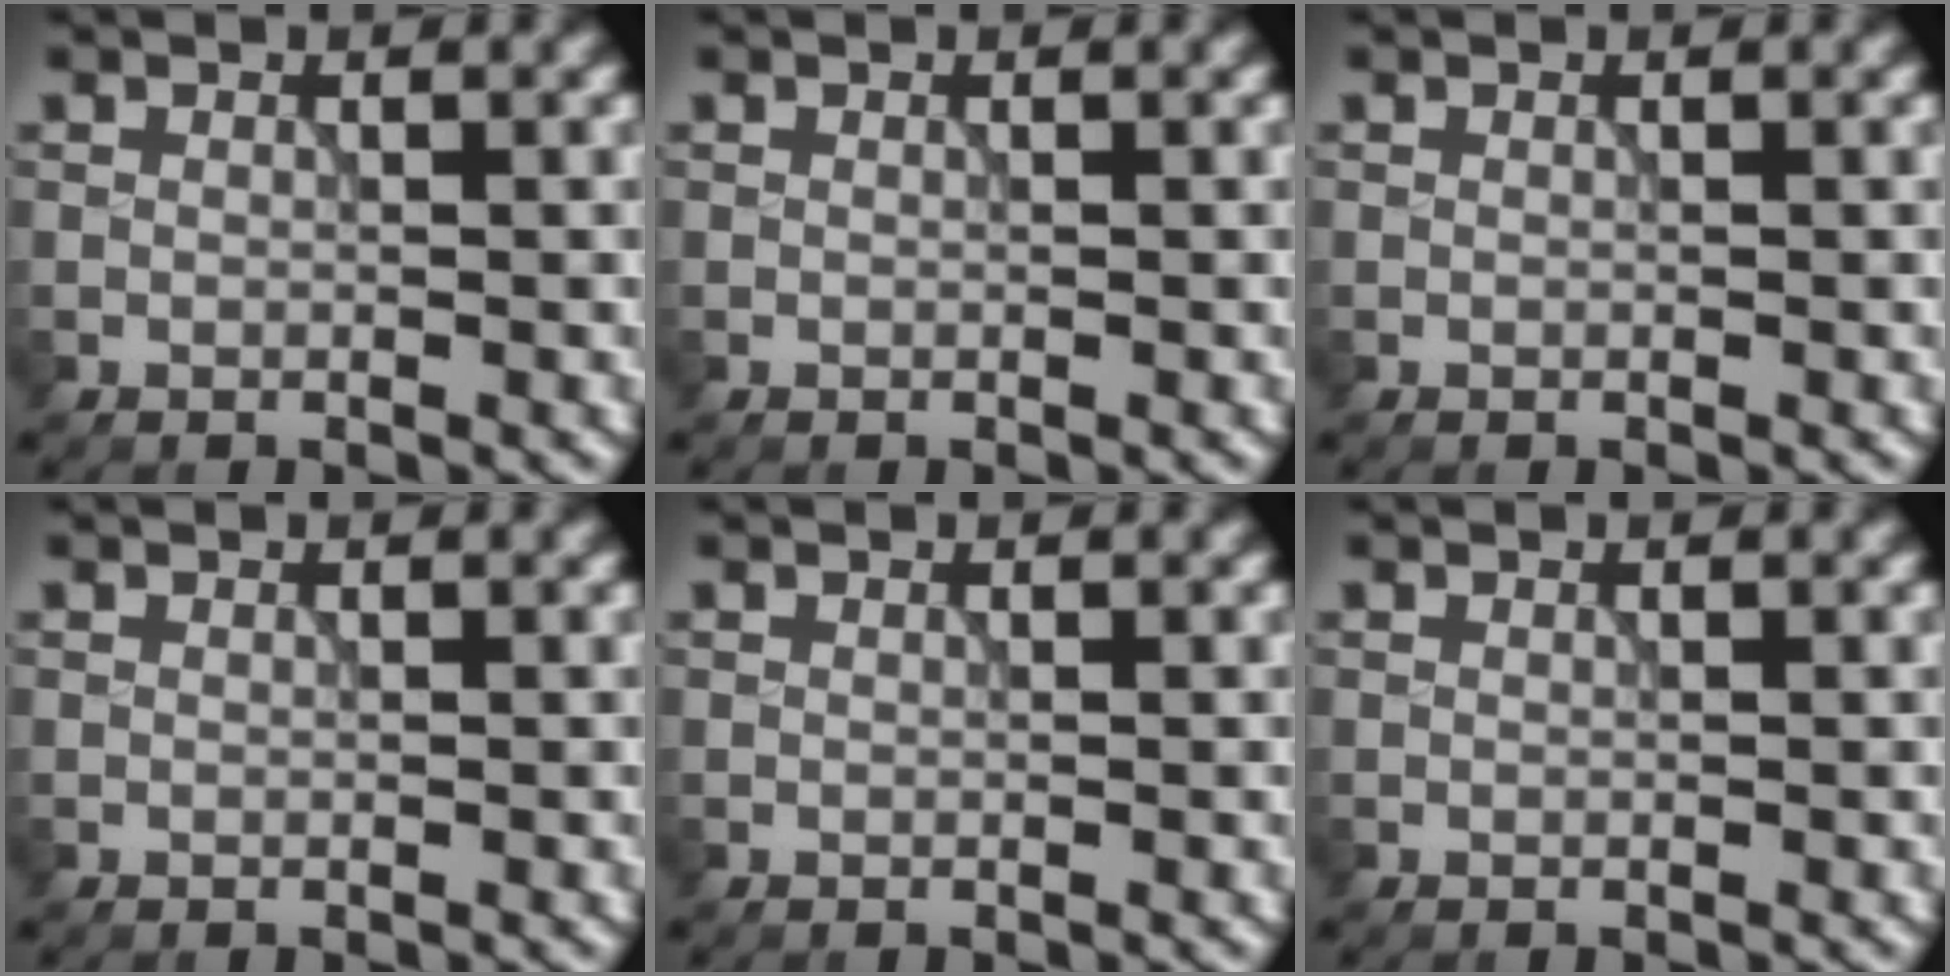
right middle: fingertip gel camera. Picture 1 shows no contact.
{"total": 0.0}
{"total": 0.0}
{"total": 0.0}
{"total": 0.0}
{"total": 0.0}